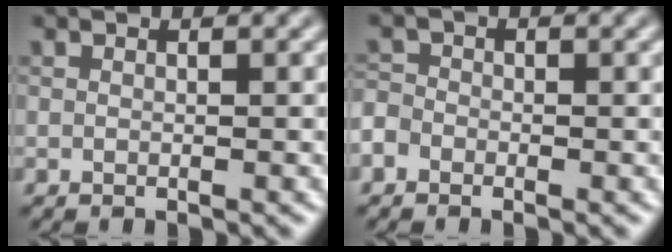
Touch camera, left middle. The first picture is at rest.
{"total": 1.7, "force": [-1.0, 1.2, 0.5], "torque": [-0.005, 0.005, -0.024]}